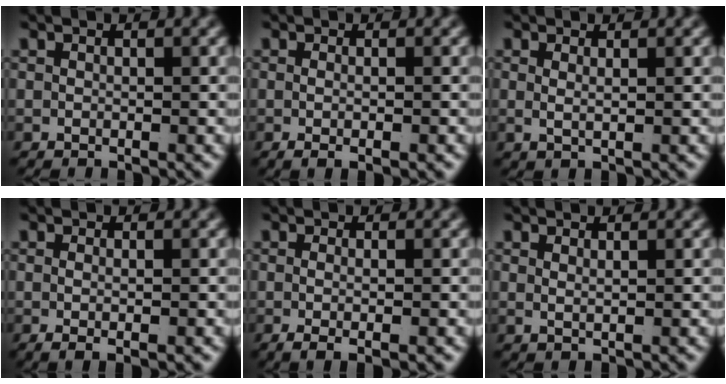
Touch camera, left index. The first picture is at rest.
{"total": 1.5, "force": [-0.9, -0.3, 1.2], "torque": [-0.023, -0.008, -0.008]}
{"total": 1.1, "force": [0.5, -0.4, 0.9], "torque": [-0.024, -0.013, 0.019]}
{"total": 1.5, "force": [-0.6, -0.4, 1.3], "torque": [-0.025, -0.011, -0.001]}
{"total": 2.2, "force": [-1.1, -0.1, 1.9], "torque": [-0.037, -0.014, -0.009]}
{"total": 1.1, "force": [0.8, -0.6, 0.4], "torque": [-0.009, -0.007, 0.024]}